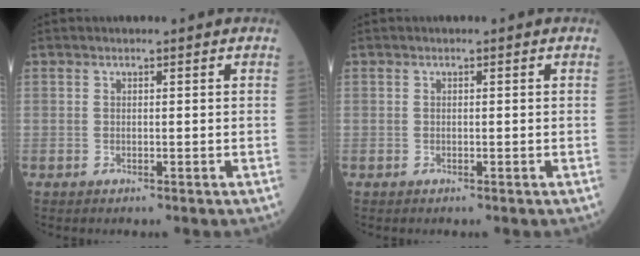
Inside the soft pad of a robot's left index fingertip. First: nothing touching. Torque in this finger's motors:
{"motor_torque": [0.00, 0.00, 0.00, 0.00]}